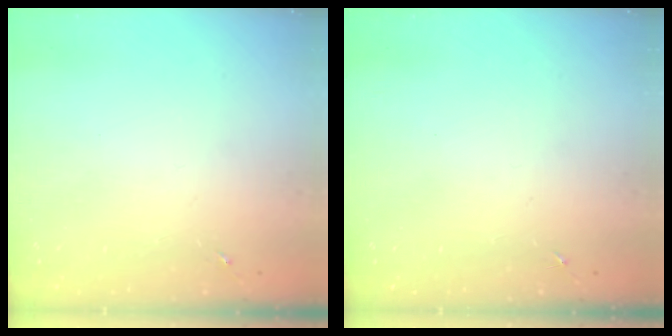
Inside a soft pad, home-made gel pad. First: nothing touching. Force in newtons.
{"total": 0.0}